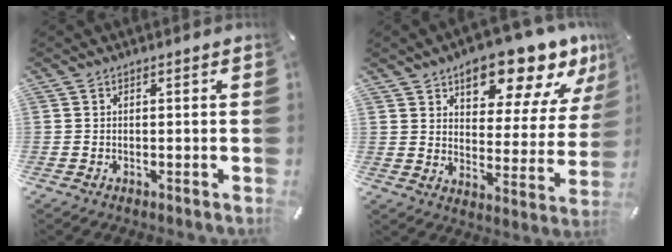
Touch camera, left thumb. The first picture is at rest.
{"total": 16.6, "force": [12.6, 6.9, 8.2], "torque": [-0.103, -0.095, 0.210]}